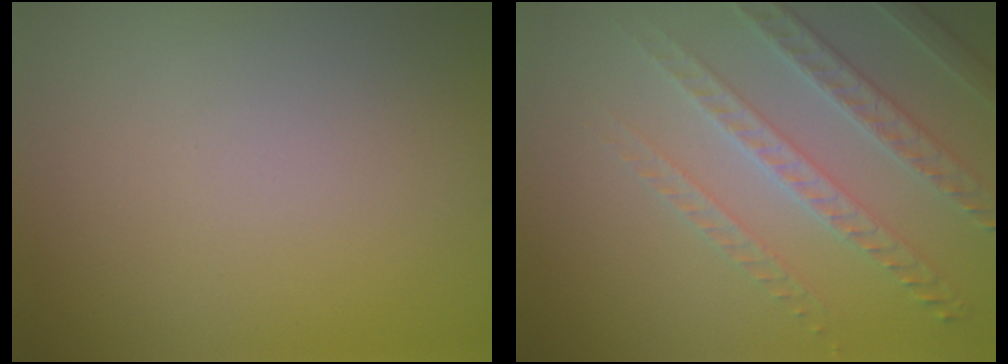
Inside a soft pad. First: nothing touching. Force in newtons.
{"total": 4.1, "press": 3.6, "slide": 2.1}